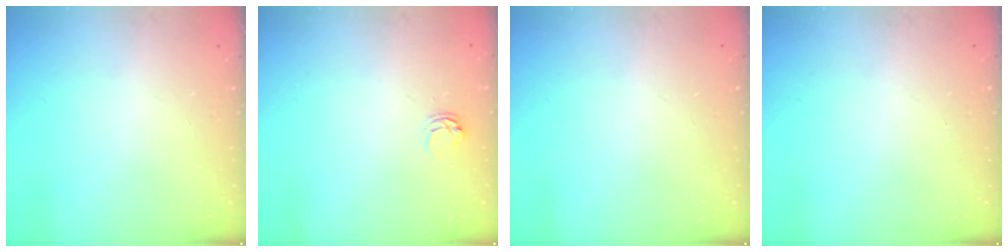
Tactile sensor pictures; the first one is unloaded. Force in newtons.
{"total": 3.9, "press": 3.9, "slide": 0.2}
{"total": 0.0}
{"total": 0.0}